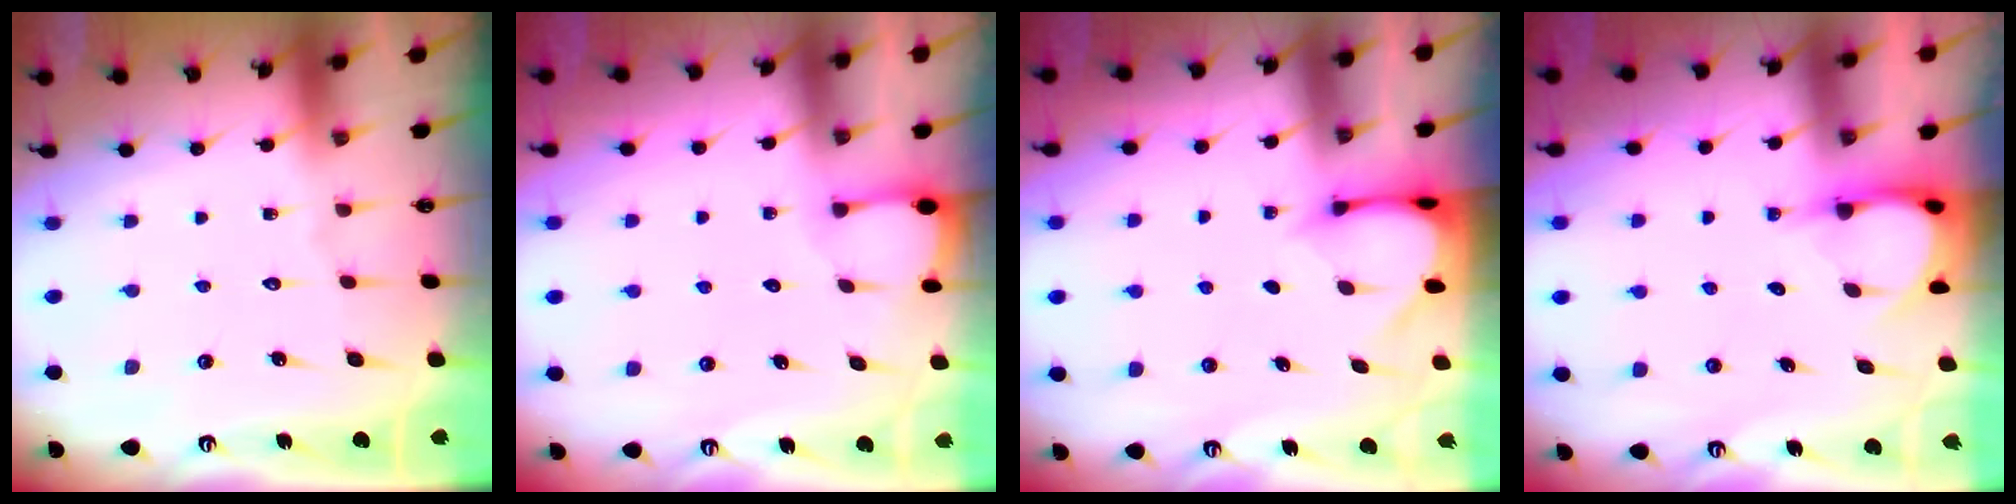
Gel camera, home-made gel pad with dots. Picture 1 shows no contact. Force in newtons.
{"total": 1.7, "press": 1.7, "slide": 0.2}
{"total": 3.3, "press": 3.3, "slide": 0.3}
{"total": 3.9, "press": 3.9, "slide": 0.2}